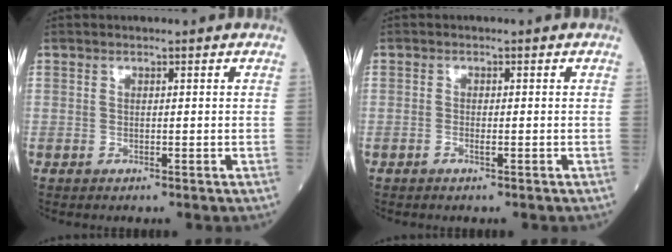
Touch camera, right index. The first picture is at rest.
{"total": 0.7, "force": [-0.4, 0.1, 0.5], "torque": [-0.013, 0.000, -0.009]}